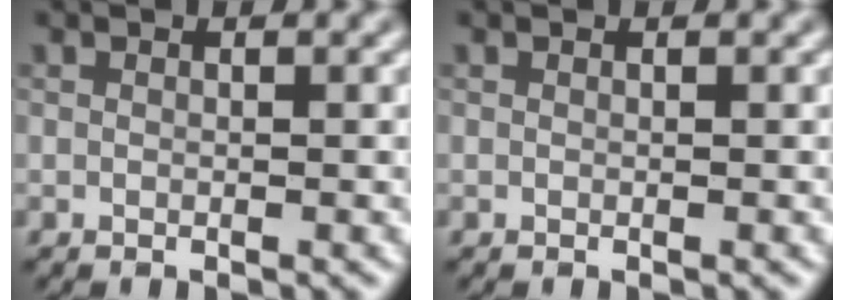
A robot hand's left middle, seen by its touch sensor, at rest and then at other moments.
{"total": 0.0}